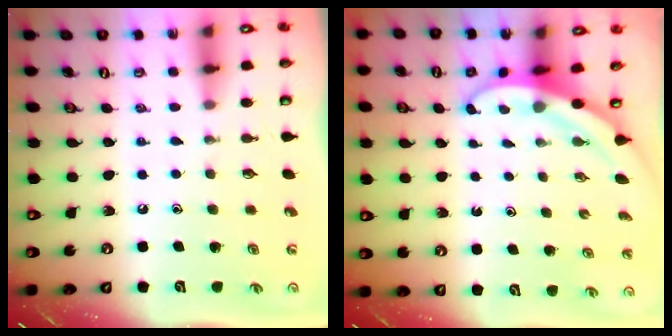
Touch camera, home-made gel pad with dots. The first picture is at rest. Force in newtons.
{"total": 3.3, "press": 3.3, "slide": 0.1}